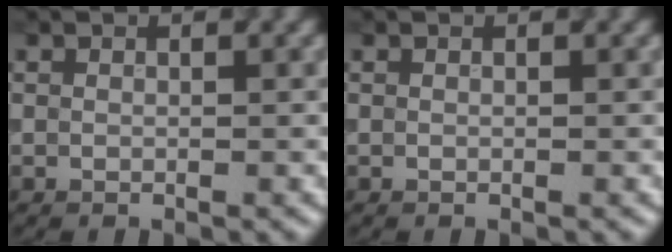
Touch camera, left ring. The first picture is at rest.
{"total": 0.0}